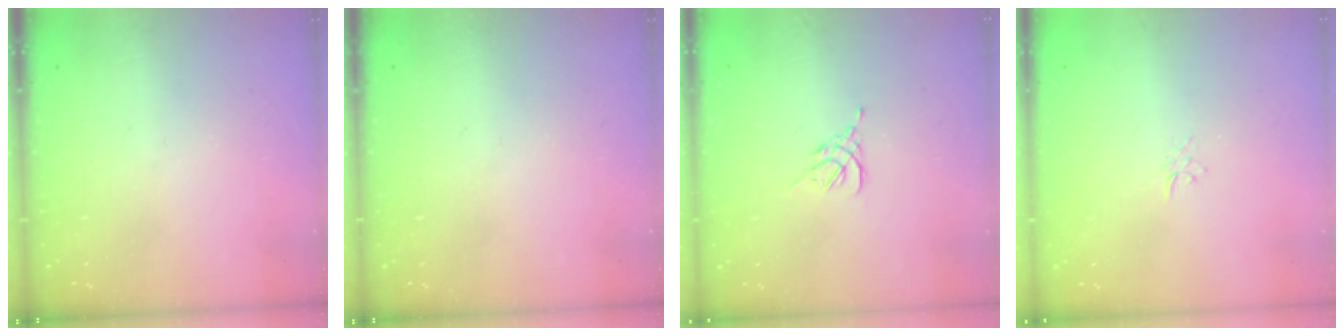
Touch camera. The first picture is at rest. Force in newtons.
{"total": 0.0}
{"total": 2.6, "press": 2.5, "slide": 0.7}
{"total": 2.9, "press": 2.9, "slide": 0.3}